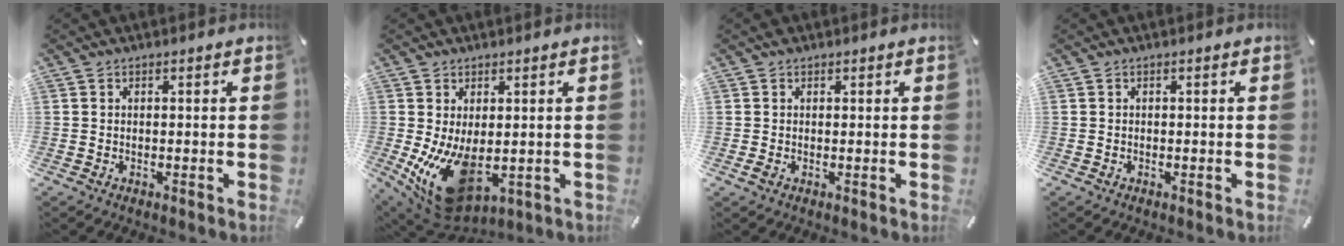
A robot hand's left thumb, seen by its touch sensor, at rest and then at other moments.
{"total": 12.9, "force": [-1.4, 7.1, 10.7], "torque": [-0.191, -0.016, -0.011]}
{"total": 1.5, "force": [0.4, 1.4, 0.4], "torque": [-0.007, 0.004, 0.009]}
{"total": 0.0}